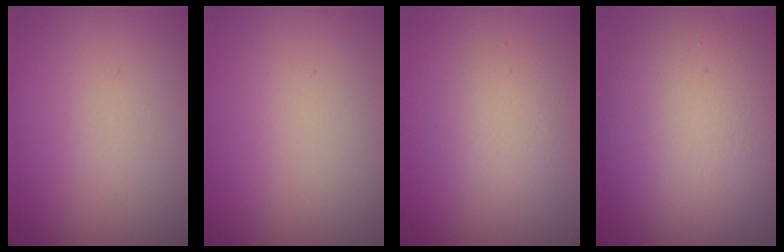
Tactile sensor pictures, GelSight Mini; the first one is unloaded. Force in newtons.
{"total": 0.0}
{"total": 3.2, "press": 3.2, "slide": 0.1}
{"total": 10.0, "press": 10.0, "slide": 0.6}